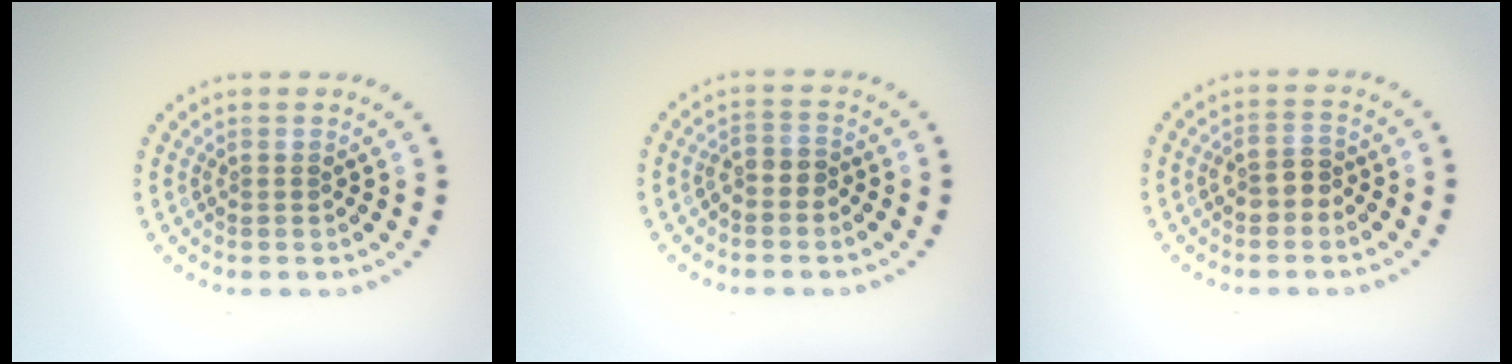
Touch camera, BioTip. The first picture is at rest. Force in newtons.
{"total": 1.3, "press": 1.0, "slide": 0.8}
{"total": 2.1, "press": 2.0, "slide": 0.6}